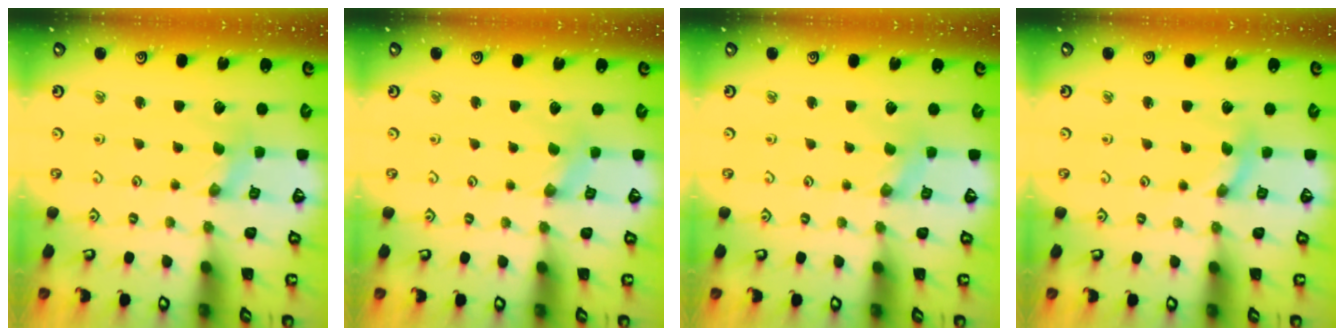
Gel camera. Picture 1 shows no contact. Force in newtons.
{"total": 0.0}
{"total": 0.0}
{"total": 1.1, "press": 1.1, "slide": 0.2}